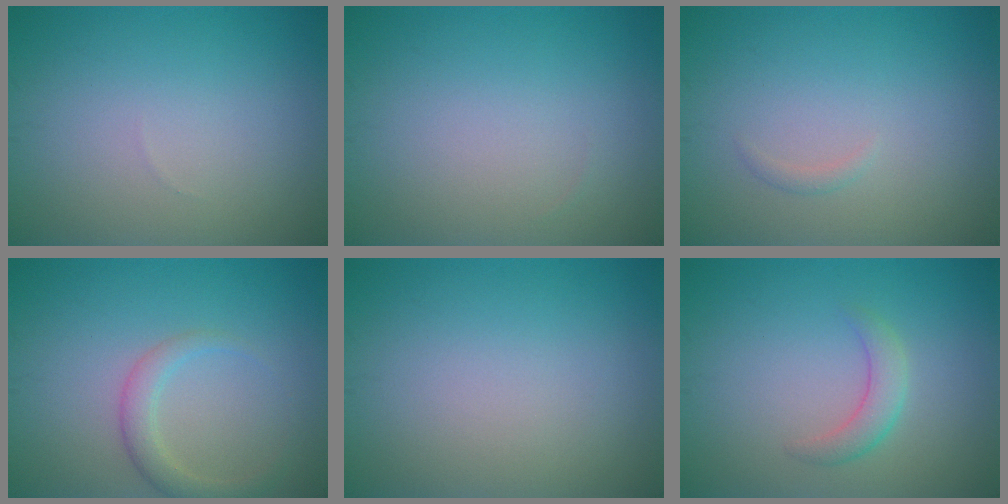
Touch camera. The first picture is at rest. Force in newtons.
{"total": 0.0}
{"total": 0.6, "press": 0.6, "slide": 0.1}
{"total": 2.4, "press": 2.4, "slide": 0.2}
{"total": 0.0}
{"total": 2.2, "press": 2.2, "slide": 0.2}